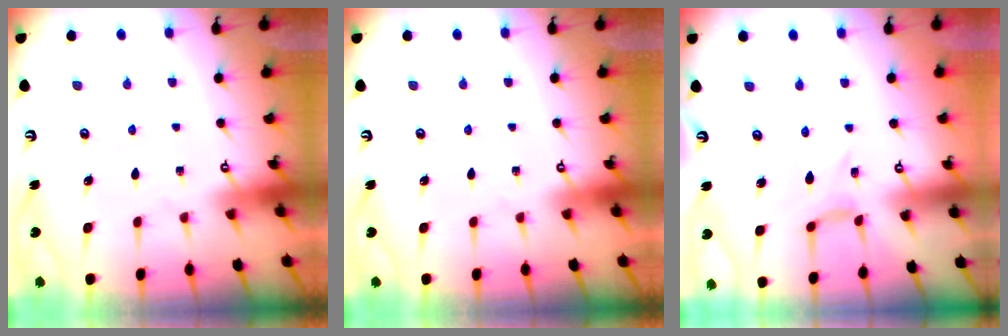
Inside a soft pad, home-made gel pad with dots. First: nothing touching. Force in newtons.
{"total": 0.0}
{"total": 0.0}